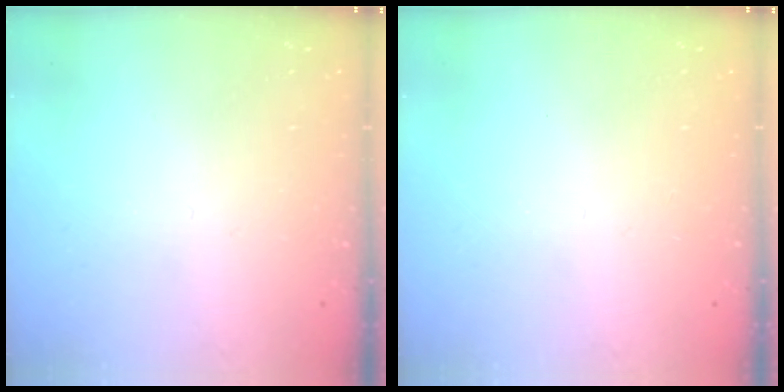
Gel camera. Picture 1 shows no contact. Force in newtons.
{"total": 0.0}